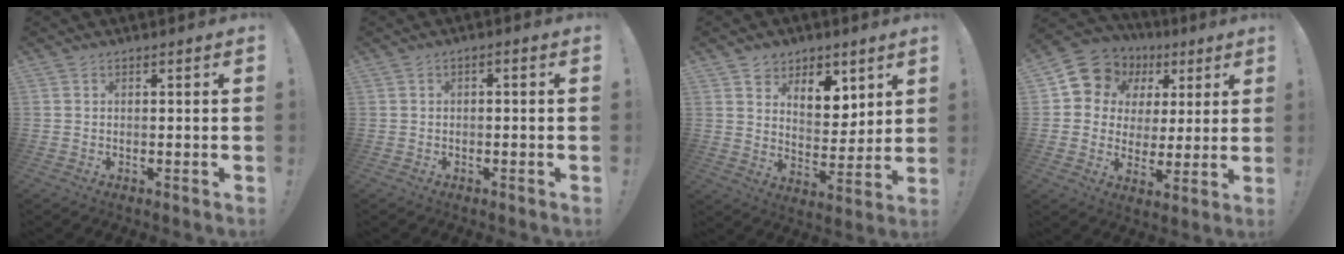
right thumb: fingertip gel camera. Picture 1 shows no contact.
{"total": 1.4, "force": [-1.1, 0.2, 0.7], "torque": [-0.016, 0.007, -0.020]}
{"total": 9.5, "force": [6.4, 6.3, 3.1], "torque": [-0.037, -0.048, 0.121]}
{"total": 11.7, "force": [5.6, 9.7, 3.4], "torque": [-0.050, -0.038, 0.114]}